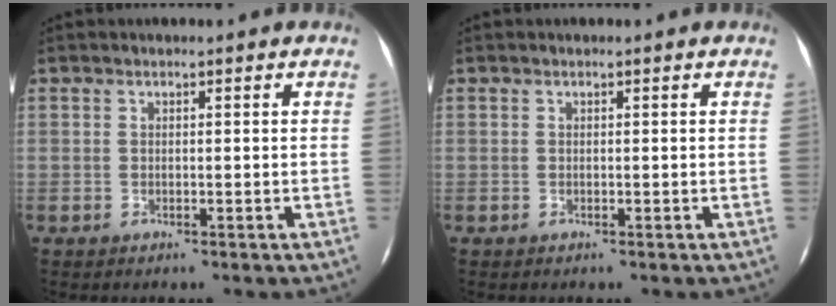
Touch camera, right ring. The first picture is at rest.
{"total": 0.0}